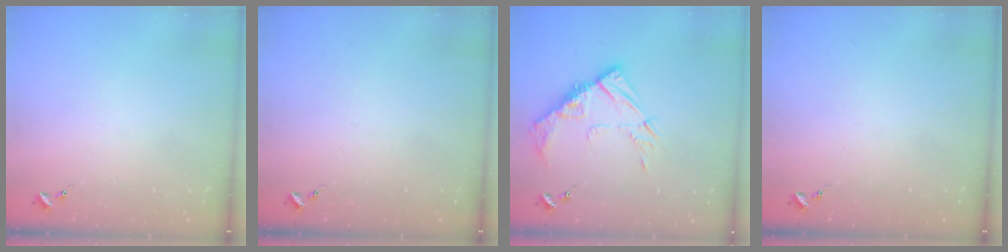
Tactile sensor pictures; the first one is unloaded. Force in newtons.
{"total": 0.0}
{"total": 12.2, "press": 12.1, "slide": 0.9}
{"total": 0.0}